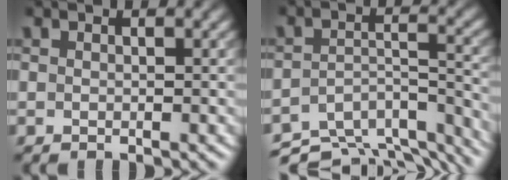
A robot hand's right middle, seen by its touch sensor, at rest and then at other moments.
{"total": 11.5, "force": [-10.4, 3.3, 3.6], "torque": [-0.061, -0.009, -0.132]}